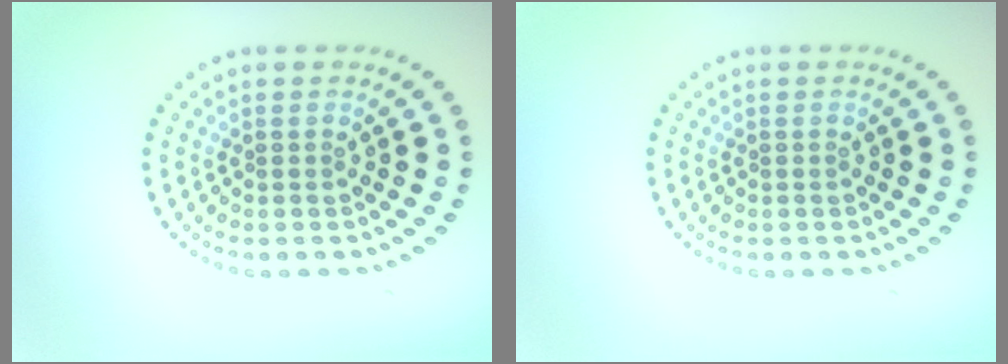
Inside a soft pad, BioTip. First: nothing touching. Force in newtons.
{"total": 0.0}